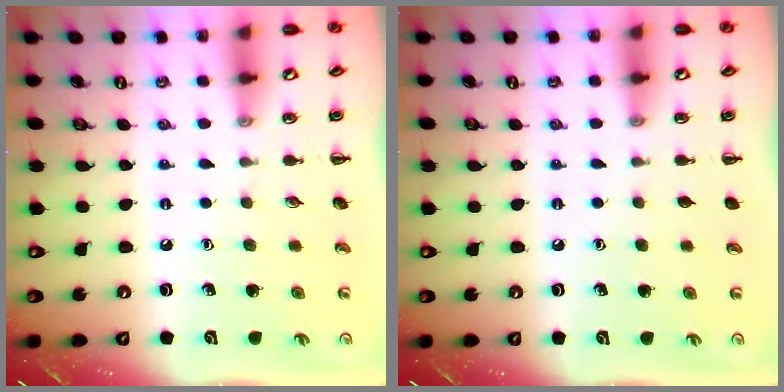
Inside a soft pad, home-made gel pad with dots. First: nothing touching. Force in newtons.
{"total": 0.0}